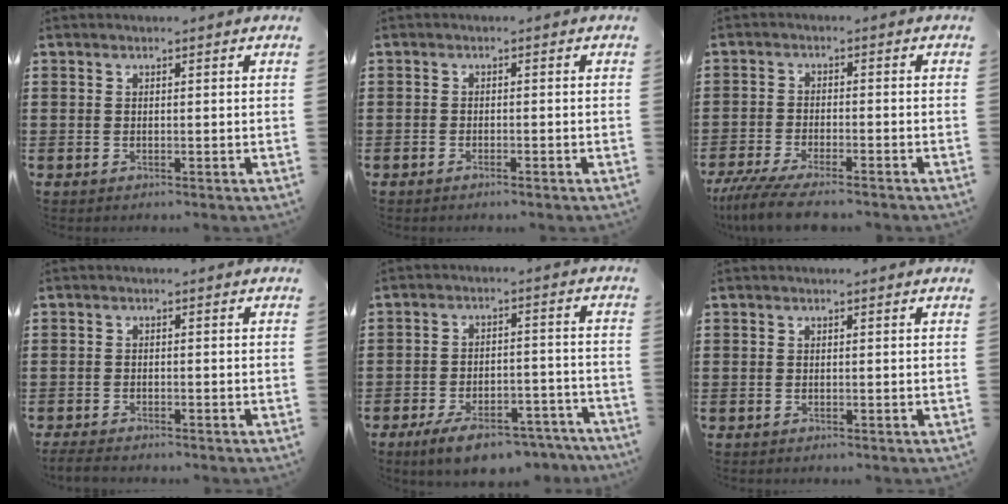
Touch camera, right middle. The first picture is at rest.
{"total": 0.8, "force": [-0.7, 0.1, 0.4], "torque": [-0.009, -0.003, -0.013]}
{"total": 4.7, "force": [-4.1, 0.0, 2.2], "torque": [-0.056, -0.016, -0.084]}
{"total": 1.4, "force": [-1.3, 0.0, 0.4], "torque": [-0.015, -0.002, -0.028]}
{"total": 7.3, "force": [-6.1, 1.7, 3.6], "torque": [-0.062, 0.010, -0.111]}
{"total": 0.0}